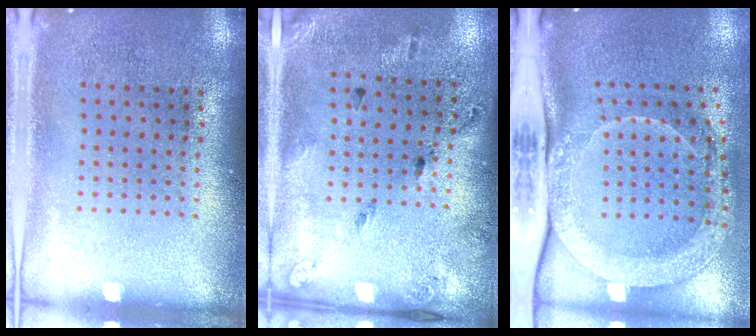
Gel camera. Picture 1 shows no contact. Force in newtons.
{"total": 1.8, "press": 1.1, "slide": 1.5}
{"total": 2.4, "press": 2.1, "slide": 1.1}